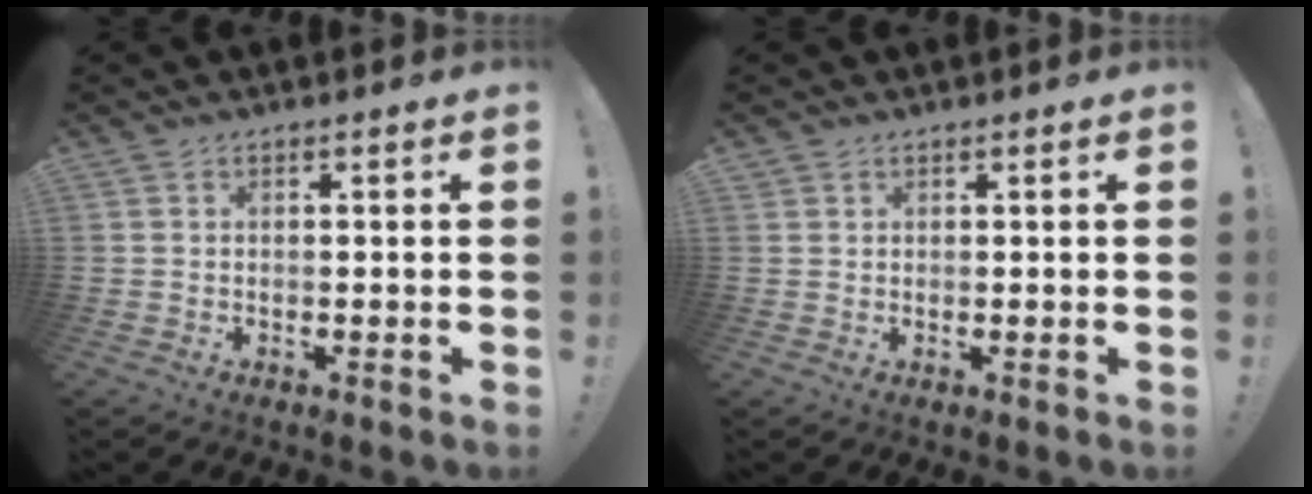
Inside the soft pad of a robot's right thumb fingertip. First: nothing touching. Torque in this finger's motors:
{"motor_torque": [0.11, 0.04, 0.06, -0.12, -0.01]}